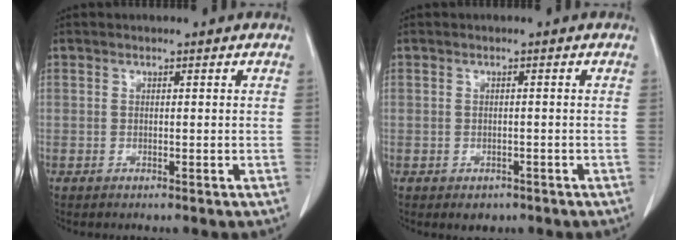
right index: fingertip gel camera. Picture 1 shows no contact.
{"total": 2.0, "force": [-1.2, 1.3, 0.7], "torque": [-0.007, 0.002, -0.008]}